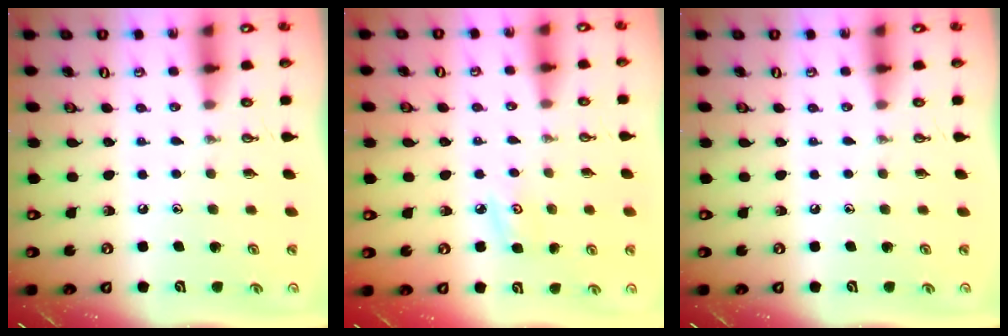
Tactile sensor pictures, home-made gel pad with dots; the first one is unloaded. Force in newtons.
{"total": 3.7, "press": 3.6, "slide": 0.4}
{"total": 0.0}